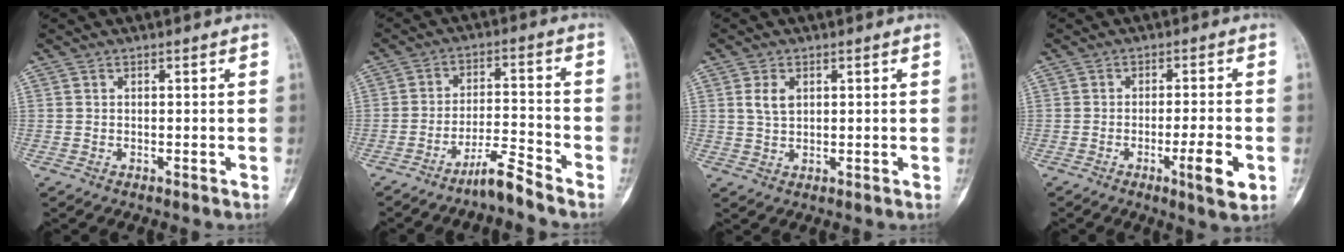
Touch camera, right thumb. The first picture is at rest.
{"total": 5.9, "force": [-5.1, -0.1, 3.1], "torque": [-0.053, 0.043, -0.096]}
{"total": 3.4, "force": [1.1, 2.1, 2.4], "torque": [-0.041, -0.002, 0.023]}
{"total": 6.6, "force": [-2.3, 0.8, 6.1], "torque": [-0.096, 0.002, -0.032]}